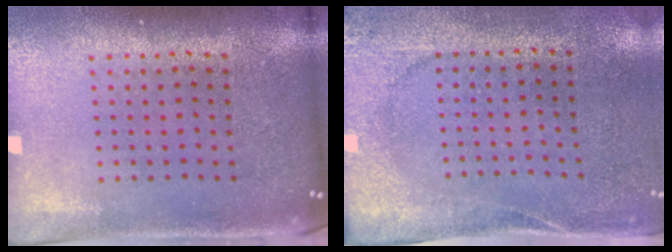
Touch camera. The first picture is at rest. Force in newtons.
{"total": 2.7, "press": 2.2, "slide": 1.7}